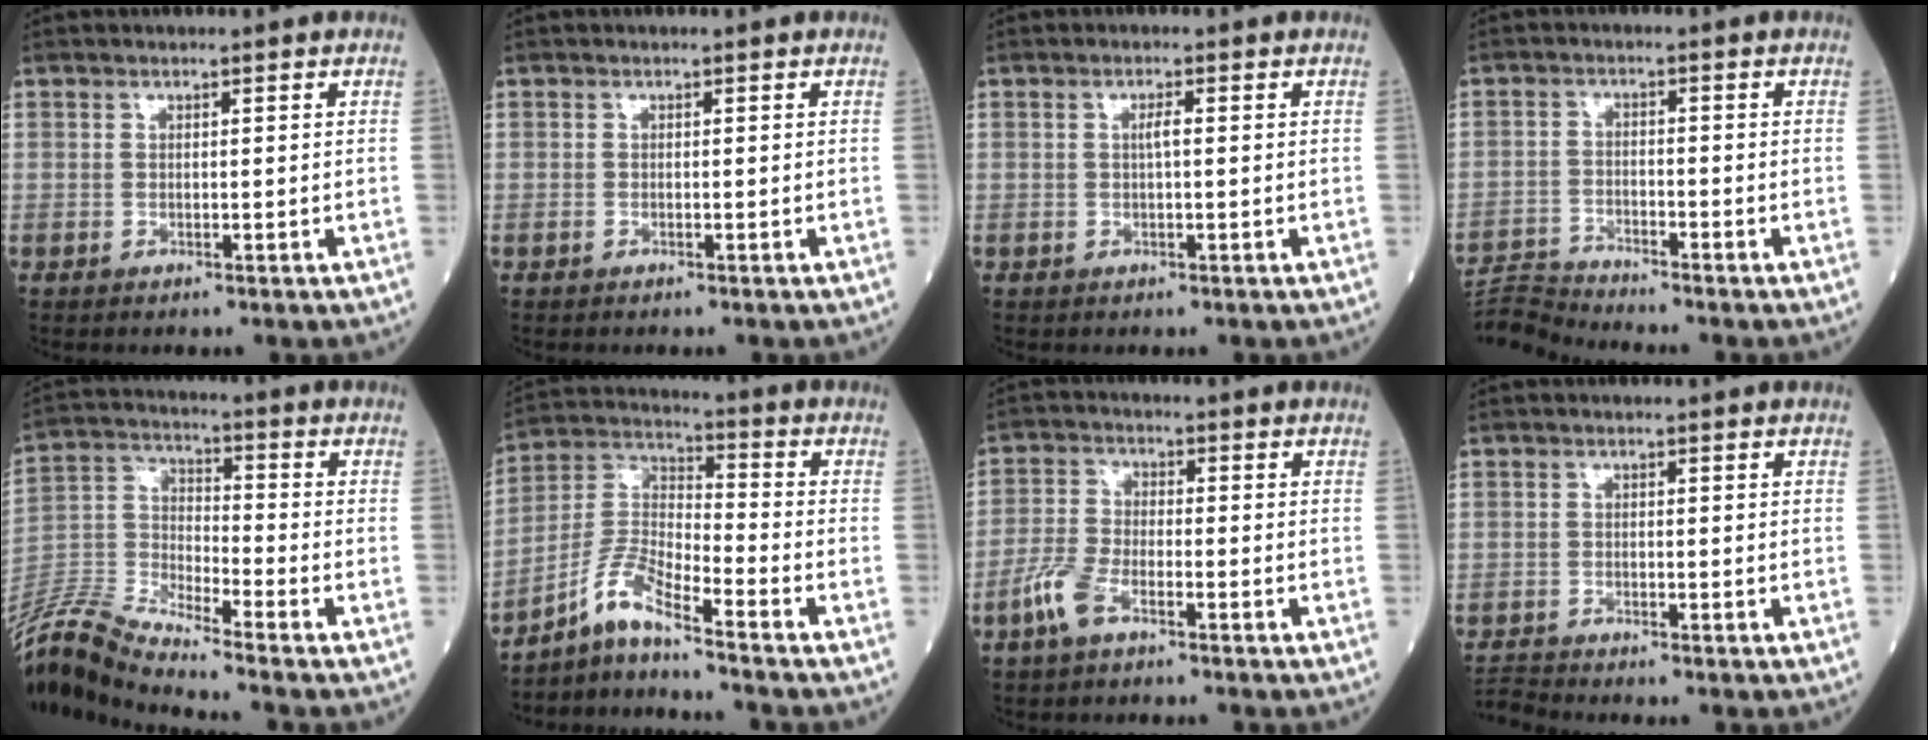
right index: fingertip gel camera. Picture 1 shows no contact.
{"total": 0.0}
{"total": 1.4, "force": [0.2, 0.1, 1.4], "torque": [-0.028, 0.002, 0.002]}
{"total": 5.2, "force": [-4.8, -1.7, -1.0], "torque": [0.009, -0.011, -0.095]}
{"total": 11.3, "force": [-10.6, -0.9, 3.6], "torque": [-0.092, 0.005, -0.214]}
{"total": 7.3, "force": [-6.0, 0.1, 4.2], "torque": [-0.095, 0.007, -0.120]}
{"total": 5.5, "force": [-3.4, 1.9, 3.9], "torque": [-0.098, -0.003, -0.072]}
{"total": 2.4, "force": [-2.2, -0.8, -0.4], "torque": [0.000, -0.020, -0.044]}